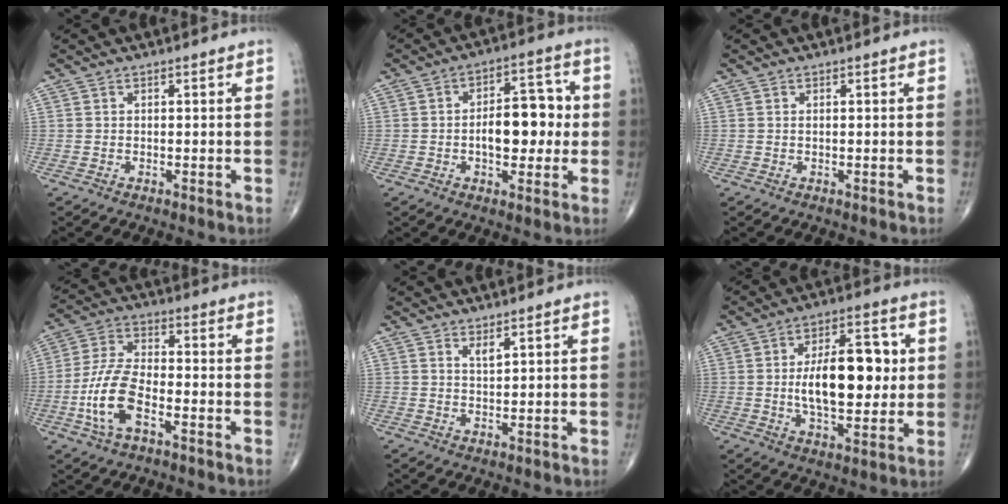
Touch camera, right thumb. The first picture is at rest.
{"total": 11.1, "force": [-0.5, 6.0, 9.3], "torque": [-0.106, 0.023, -0.009]}
{"total": 0.0}
{"total": 11.0, "force": [-4.1, 4.8, 9.0], "torque": [-0.195, 0.026, -0.081]}
{"total": 1.6, "force": [1.1, 0.2, 1.1], "torque": [-0.017, -0.012, 0.021]}
{"total": 15.8, "force": [1.1, 7.6, 13.9], "torque": [-0.189, 0.003, 0.018]}